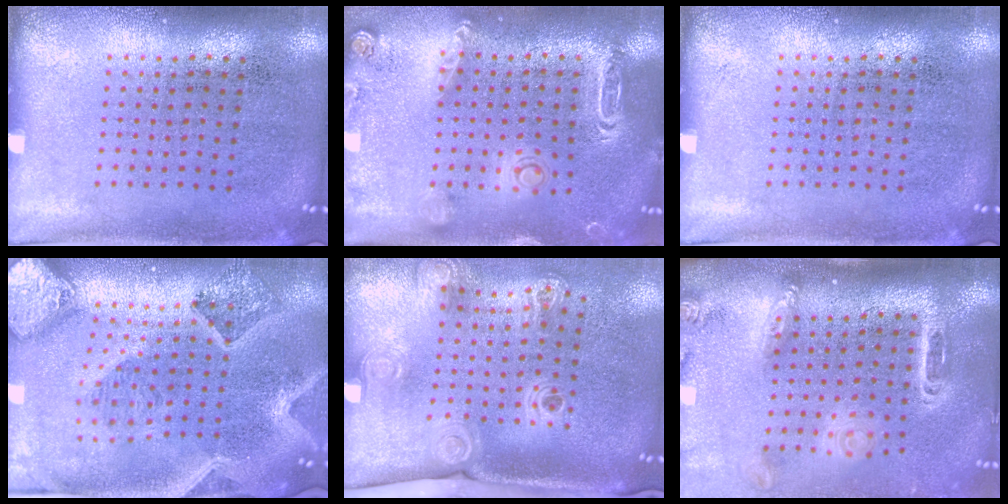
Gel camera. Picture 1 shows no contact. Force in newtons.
{"total": 2.0, "press": 1.9, "slide": 0.5}
{"total": 0.0}
{"total": 2.6, "press": 2.4, "slide": 1.1}
{"total": 2.2, "press": 1.6, "slide": 1.6}
{"total": 2.7, "press": 1.9, "slide": 1.8}